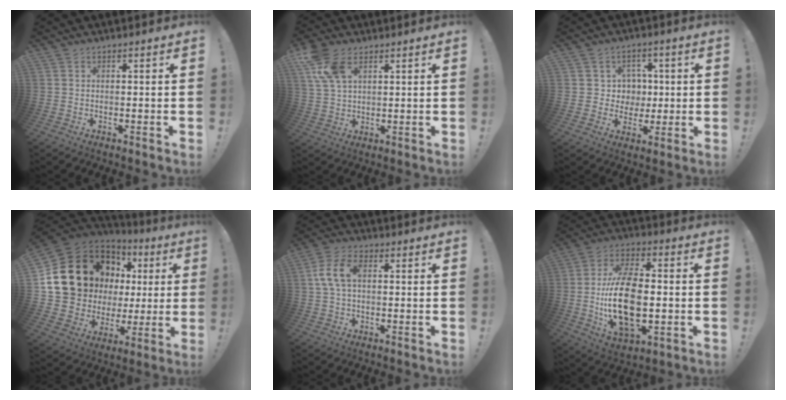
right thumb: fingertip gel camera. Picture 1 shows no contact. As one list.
[{"total": 10.0, "force": [5.0, 5.3, 6.8], "torque": [-0.133, -0.009, 0.099]}, {"total": 6.9, "force": [0.8, 6.8, 0.8], "torque": [-0.012, -0.010, 0.020]}, {"total": 20.6, "force": [7.7, 15.6, 11.1], "torque": [-0.193, -0.047, 0.182]}, {"total": 8.2, "force": [1.2, 4.7, 6.5], "torque": [-0.136, 0.009, 0.021]}, {"total": 20.5, "force": [-2.0, 11.3, 16.9], "torque": [-0.324, -0.001, -0.032]}]